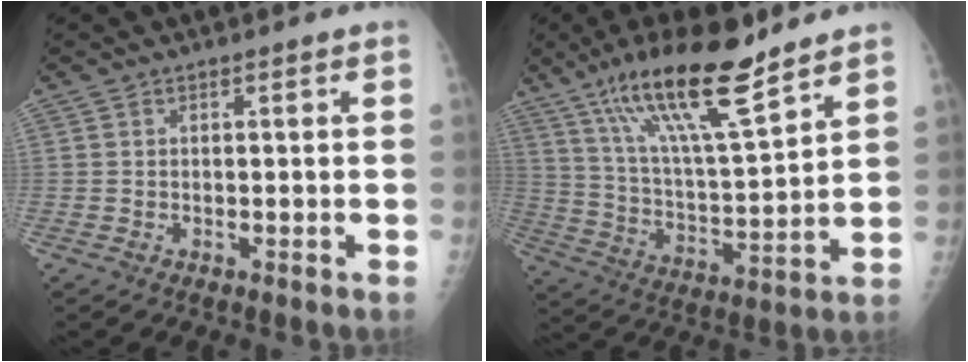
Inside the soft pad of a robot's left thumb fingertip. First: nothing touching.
{"total": 18.8, "force": [13.2, 3.6, 12.9], "torque": [-0.214, -0.063, 0.240]}